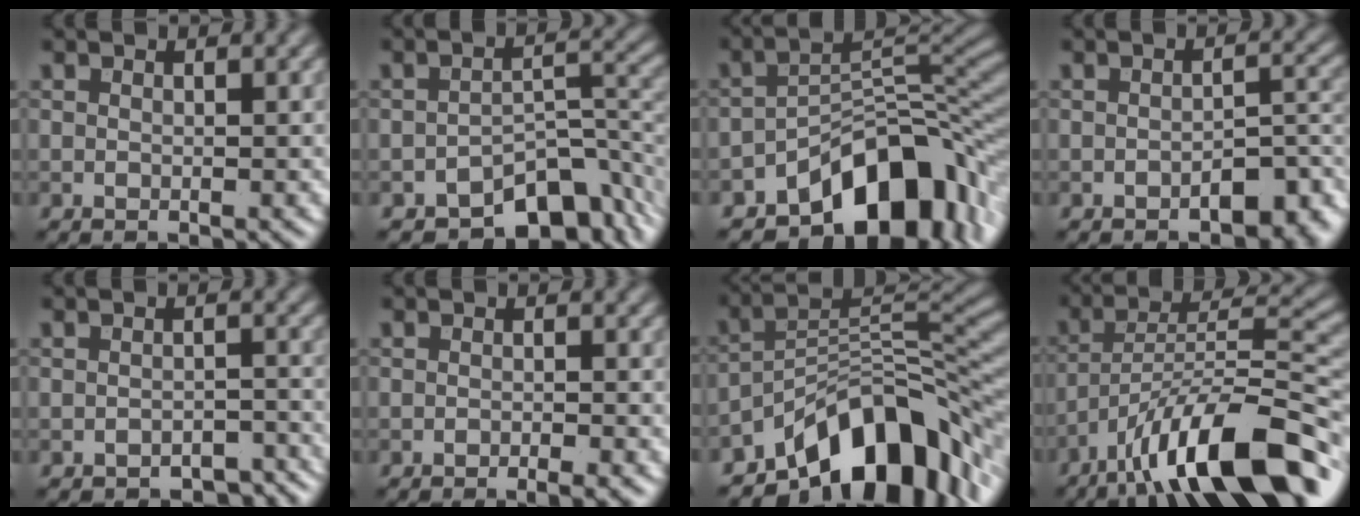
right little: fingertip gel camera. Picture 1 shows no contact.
{"total": 6.2, "force": [-4.4, 2.9, 3.3], "torque": [-0.028, 0.001, -0.074]}
{"total": 10.6, "force": [-6.5, 4.9, 6.8], "torque": [-0.075, 0.004, -0.113]}
{"total": 3.8, "force": [-2.1, 1.6, 2.7], "torque": [-0.032, 0.008, -0.030]}
{"total": 2.7, "force": [-2.3, 1.1, 0.8], "torque": [-0.006, -0.001, -0.028]}
{"total": 1.6, "force": [-1.0, 0.3, 1.2], "torque": [-0.014, -0.002, -0.016]}
{"total": 11.8, "force": [-7.7, 4.9, 7.6], "torque": [-0.104, 0.009, -0.147]}
{"total": 13.4, "force": [-8.8, 3.2, 9.6], "torque": [-0.149, 0.017, -0.157]}